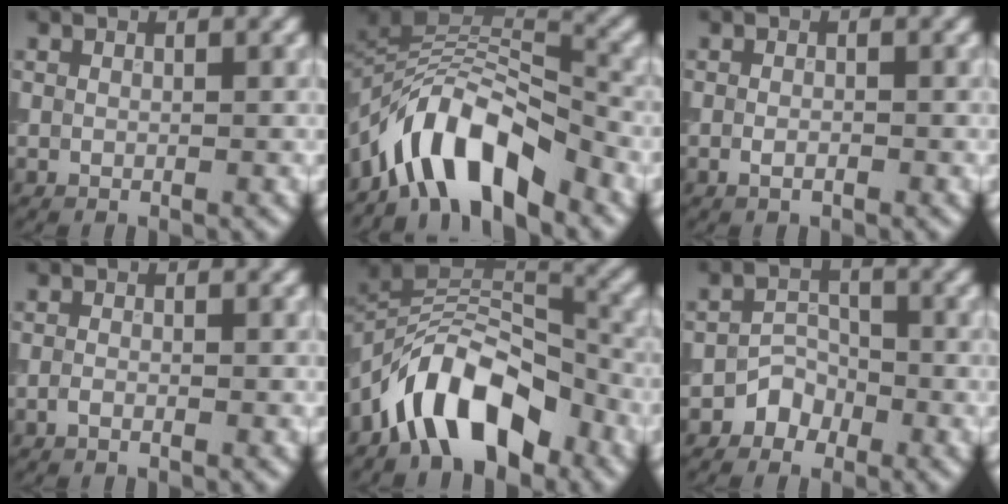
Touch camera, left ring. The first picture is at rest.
{"total": 8.1, "force": [-5.6, 3.0, 5.1], "torque": [-0.067, 0.009, -0.112]}
{"total": 1.1, "force": [-0.4, 0.5, 0.9], "torque": [-0.019, -0.003, -0.010]}
{"total": 0.8, "force": [-0.5, 0.2, 0.5], "torque": [-0.015, -0.002, -0.013]}
{"total": 9.2, "force": [-5.6, 4.3, 6.0], "torque": [-0.080, 0.019, -0.111]}
{"total": 2.2, "force": [-1.5, 1.6, 0.4], "torque": [0.002, 0.009, -0.030]}